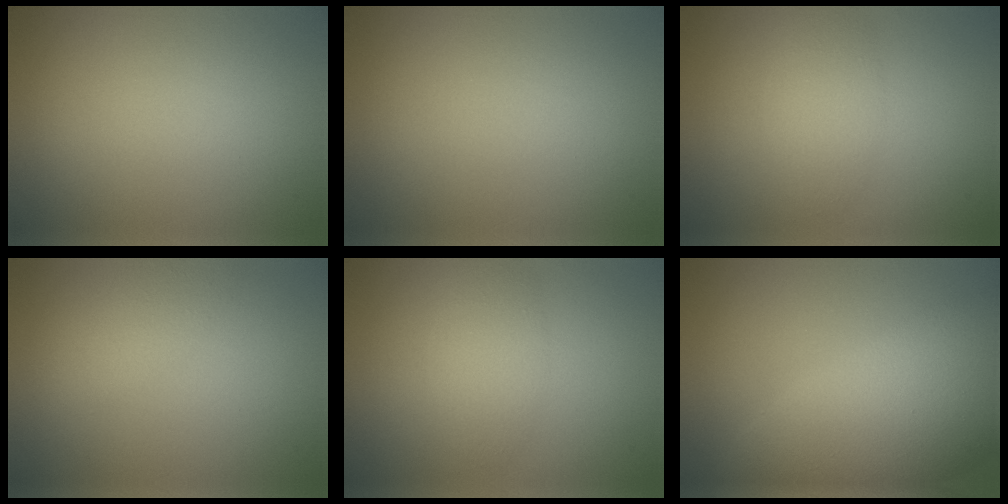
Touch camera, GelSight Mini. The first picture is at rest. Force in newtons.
{"total": 0.0}
{"total": 2.8, "press": 2.8, "slide": 0.1}
{"total": 2.4, "press": 2.4, "slide": 0.2}
{"total": 2.8, "press": 2.8, "slide": 0.1}
{"total": 12.6, "press": 12.6, "slide": 0.4}